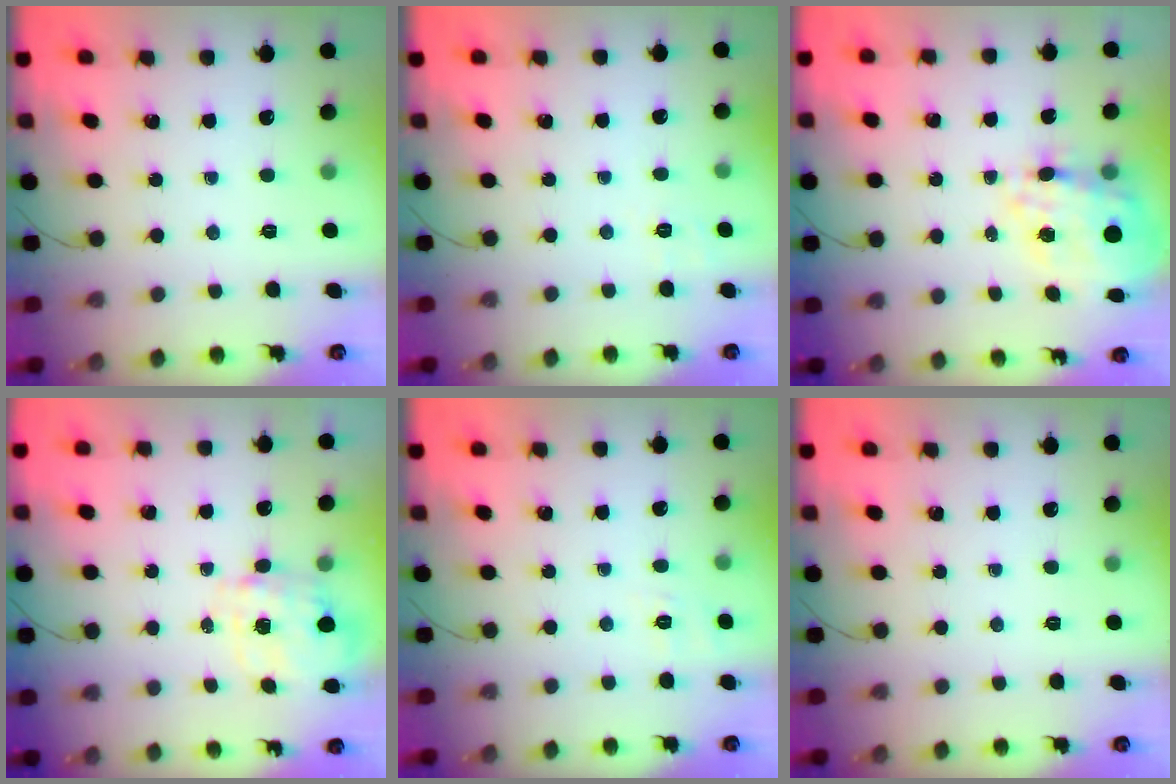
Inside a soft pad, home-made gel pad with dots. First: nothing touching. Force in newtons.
{"total": 1.9, "press": 0.7, "slide": 1.7}
{"total": 17.9, "press": 17.6, "slide": 3.5}
{"total": 3.6, "press": 3.5, "slide": 0.7}
{"total": 1.9, "press": 0.3, "slide": 1.9}
{"total": 0.0}